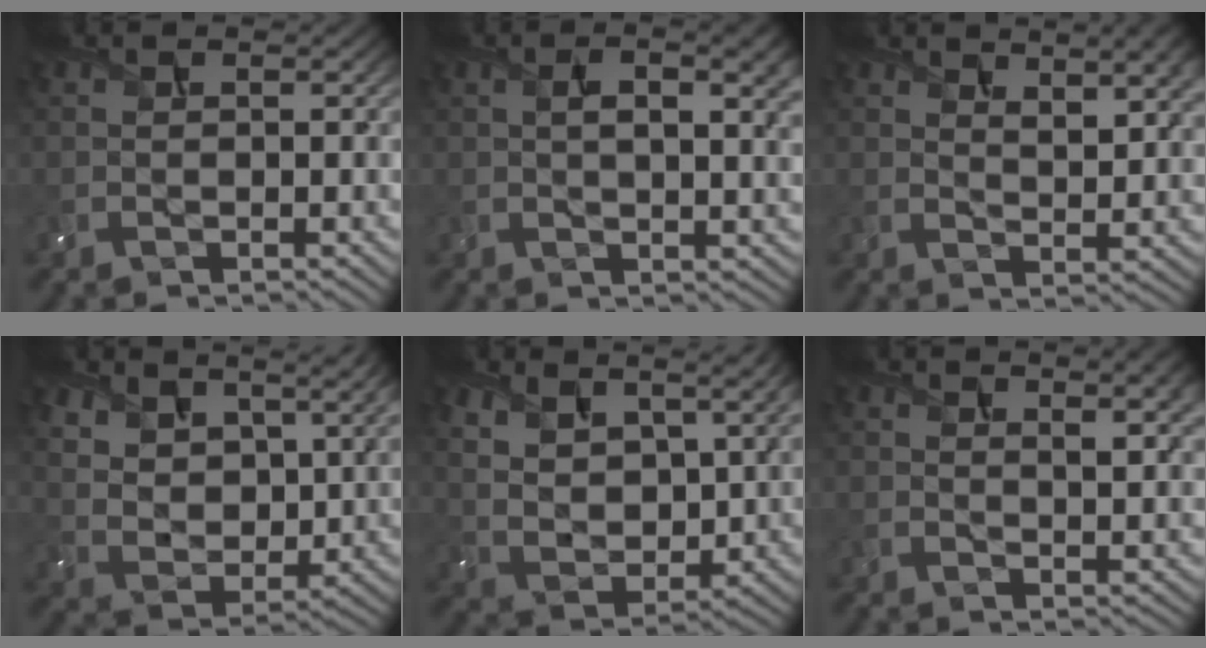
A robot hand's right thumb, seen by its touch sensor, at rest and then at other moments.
{"total": 6.2, "force": [1.7, 2.5, 5.3], "torque": [-0.087, 0.001, 0.029]}
{"total": 6.6, "force": [4.0, 2.3, 4.7], "torque": [-0.076, -0.002, 0.068]}
{"total": 11.6, "force": [8.2, 5.9, 5.9], "torque": [-0.154, -0.021, 0.143]}
{"total": 11.0, "force": [6.6, 5.6, 6.8], "torque": [-0.161, -0.004, 0.118]}
{"total": 4.8, "force": [2.6, 1.5, 3.8], "torque": [-0.057, 0.002, 0.046]}